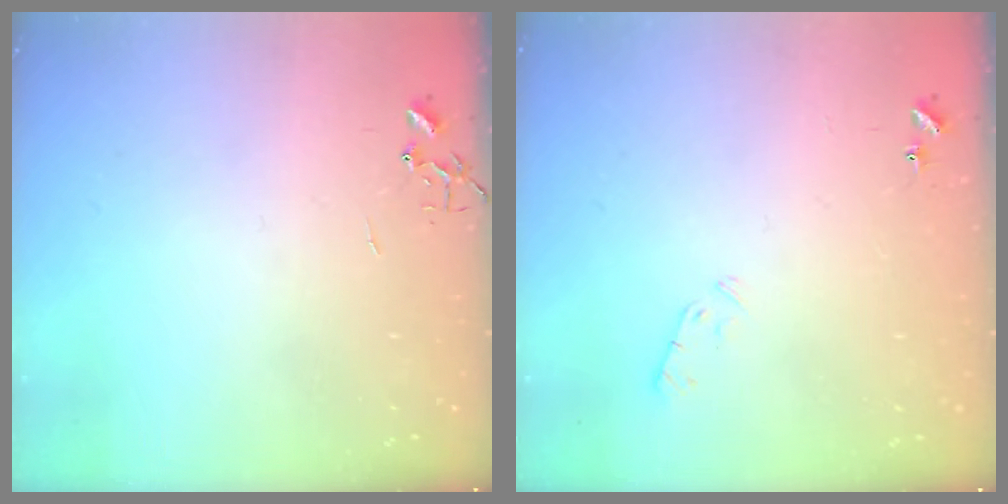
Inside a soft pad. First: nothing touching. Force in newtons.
{"total": 4.5, "press": 4.5, "slide": 0.4}